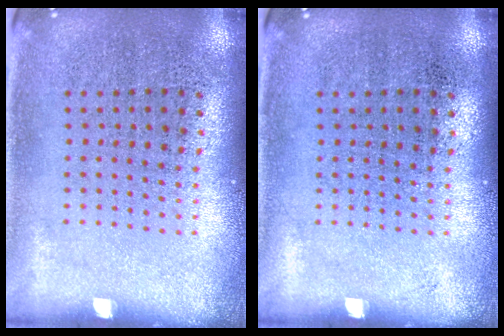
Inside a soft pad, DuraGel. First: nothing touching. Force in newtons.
{"total": 0.0}